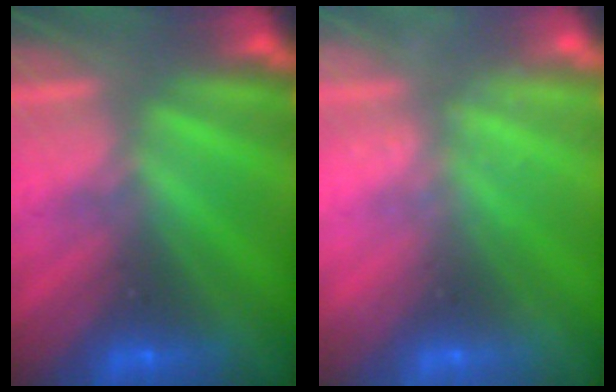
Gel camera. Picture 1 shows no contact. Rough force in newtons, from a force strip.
{"total": 2.2}